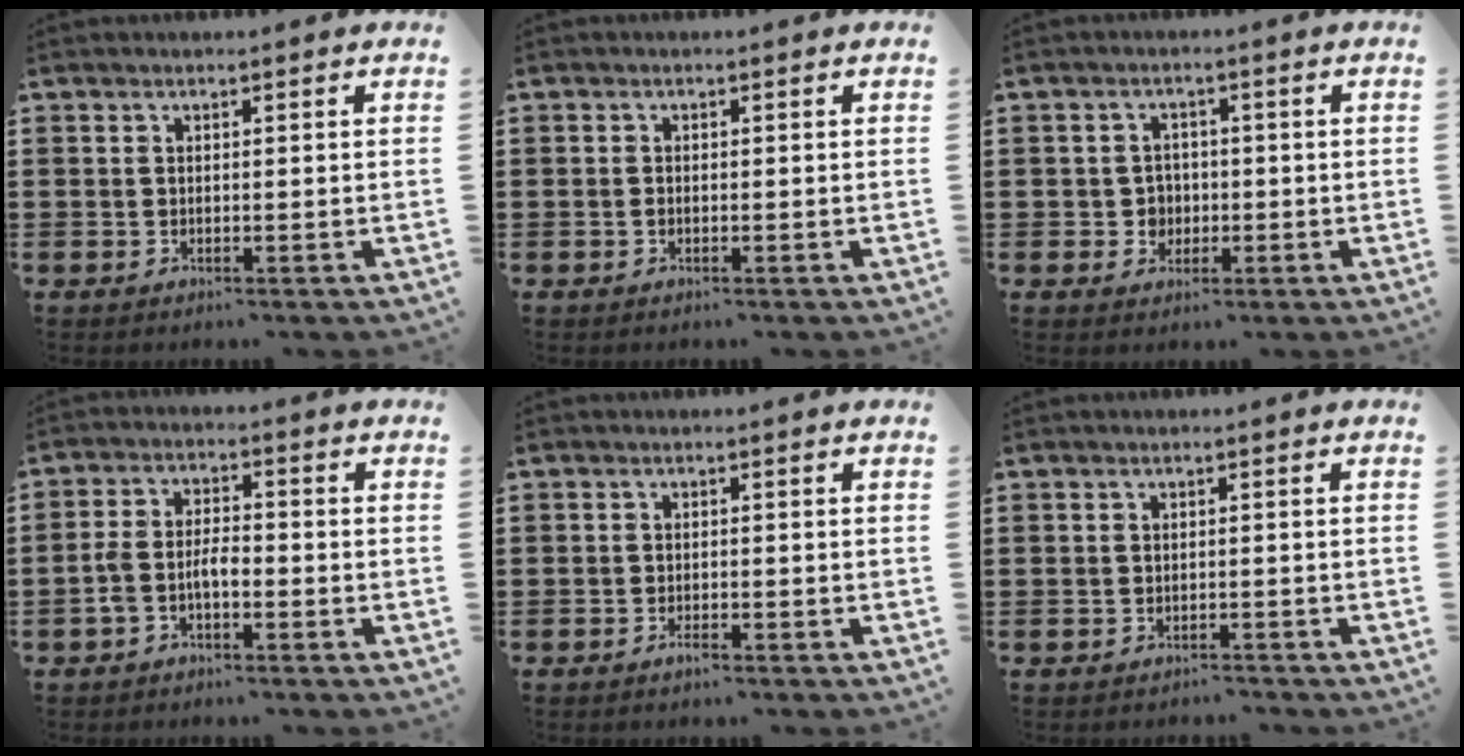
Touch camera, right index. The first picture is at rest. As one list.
[{"total": 0.5, "force": [-0.2, 0.3, 0.4], "torque": [-0.009, -0.001, -0.003]}, {"total": 2.8, "force": [-0.5, 2.7, 0.7], "torque": [-0.022, 0.007, -0.013]}, {"total": 4.2, "force": [-1.8, 1.9, 3.3], "torque": [-0.079, 0.002, -0.041]}, {"total": 1.1, "force": [-0.9, 0.4, 0.5], "torque": [-0.012, -0.005, -0.016]}, {"total": 0.9, "force": [-0.9, 0.2, -0.1], "torque": [-0.003, 0.002, -0.021]}]